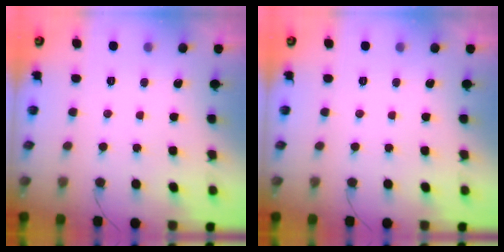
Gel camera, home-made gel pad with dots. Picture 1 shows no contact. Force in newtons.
{"total": 0.0}